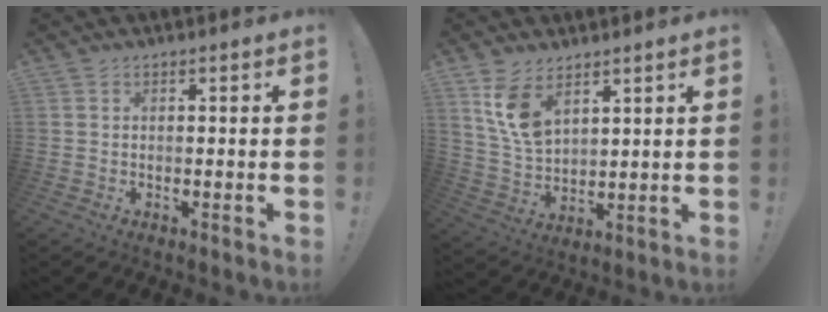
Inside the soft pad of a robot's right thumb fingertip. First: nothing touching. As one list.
[{"total": 10.0, "force": [6.1, 5.4, 5.7], "torque": [-0.107, -0.030, 0.117]}]